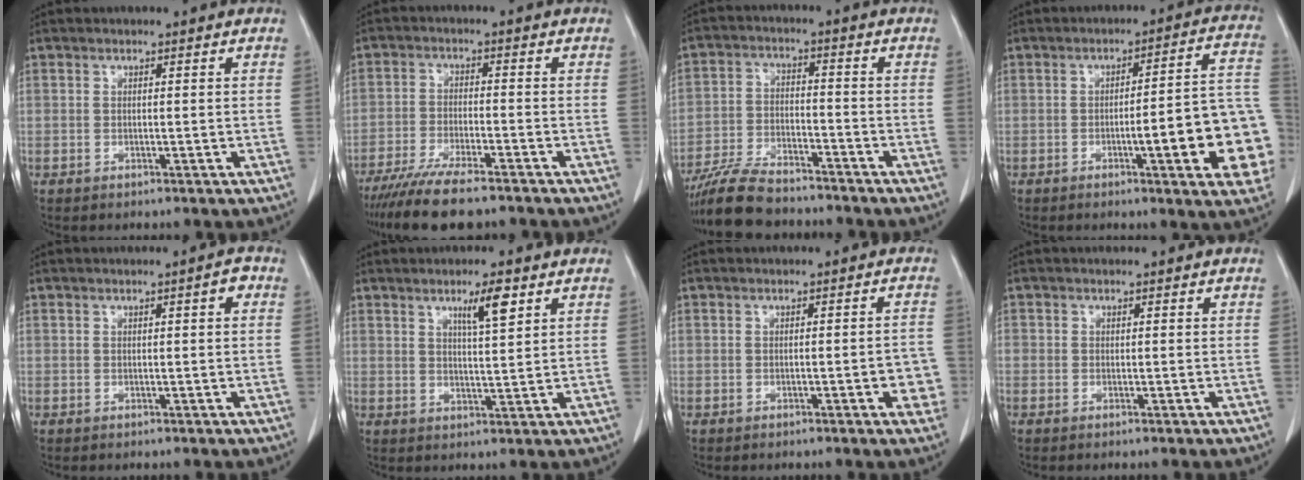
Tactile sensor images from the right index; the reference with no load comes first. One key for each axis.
{"total": 10.3, "fx": -8.5, "fy": 1.2, "fz": 5.7, "tx": -0.092, "ty": -0.026, "tz": -0.140}
{"total": 10.4, "fx": -9.2, "fy": 2.7, "fz": 4.1, "tx": -0.077, "ty": -0.017, "tz": -0.162}
{"total": 14.9, "fx": -4.0, "fy": 1.9, "fz": 14.2, "tx": -0.121, "ty": 0.026, "tz": -0.046}
{"total": 1.6, "fx": 0.5, "fy": 0.3, "fz": 1.5, "tx": -0.020, "ty": 0.005, "tz": 0.006}
{"total": 5.1, "fx": 2.8, "fy": 0.4, "fz": 4.2, "tx": -0.069, "ty": 0.001, "tz": 0.047}
{"total": 3.4, "fx": -1.3, "fy": 0.9, "fz": 3.1, "tx": -0.026, "ty": 0.001, "tz": -0.015}
{"total": 0.7, "fx": -0.2, "fy": 0.6, "fz": 0.4, "tx": -0.016, "ty": 0.009, "tz": -0.004}